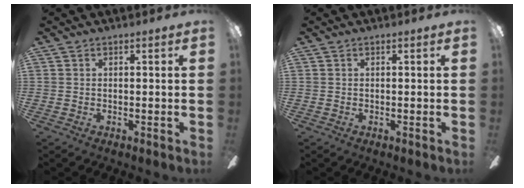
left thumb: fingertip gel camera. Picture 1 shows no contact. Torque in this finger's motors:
{"motor_torque": [0.00, 0.00, -0.01, 0.01, 0.00]}